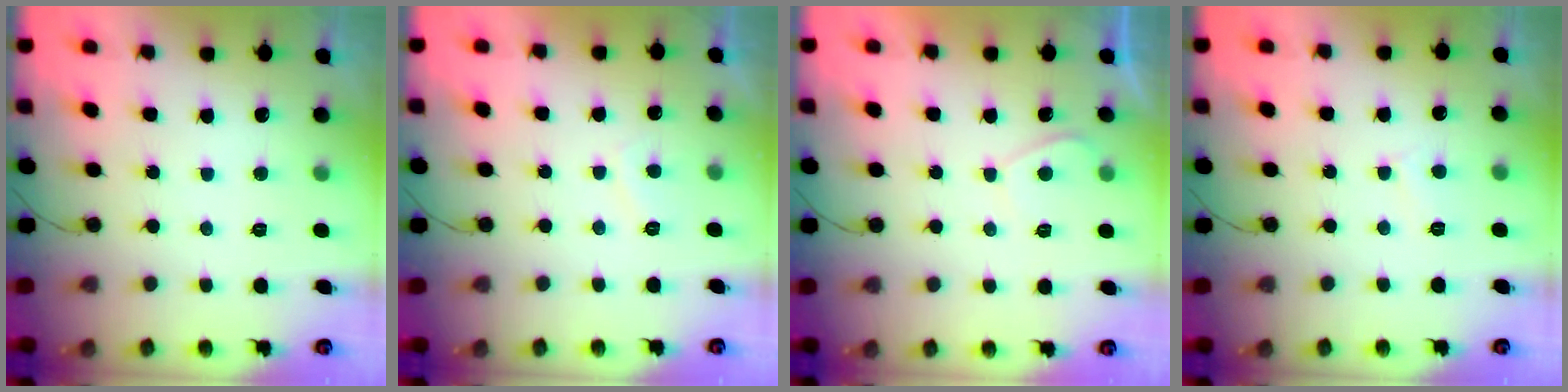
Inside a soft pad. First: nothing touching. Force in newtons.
{"total": 1.2, "press": 1.0, "slide": 0.7}
{"total": 1.5, "press": 1.4, "slide": 0.6}
{"total": 2.0, "press": 2.0, "slide": 0.2}